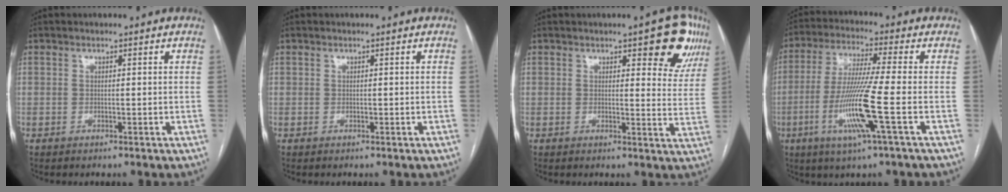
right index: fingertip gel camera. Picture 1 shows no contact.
{"total": 0.0}
{"total": 9.3, "force": [5.3, 2.8, 7.1], "torque": [-0.069, -0.005, 0.051]}
{"total": 11.7, "force": [-3.6, -1.3, 11.1], "torque": [-0.225, -0.019, -0.075]}